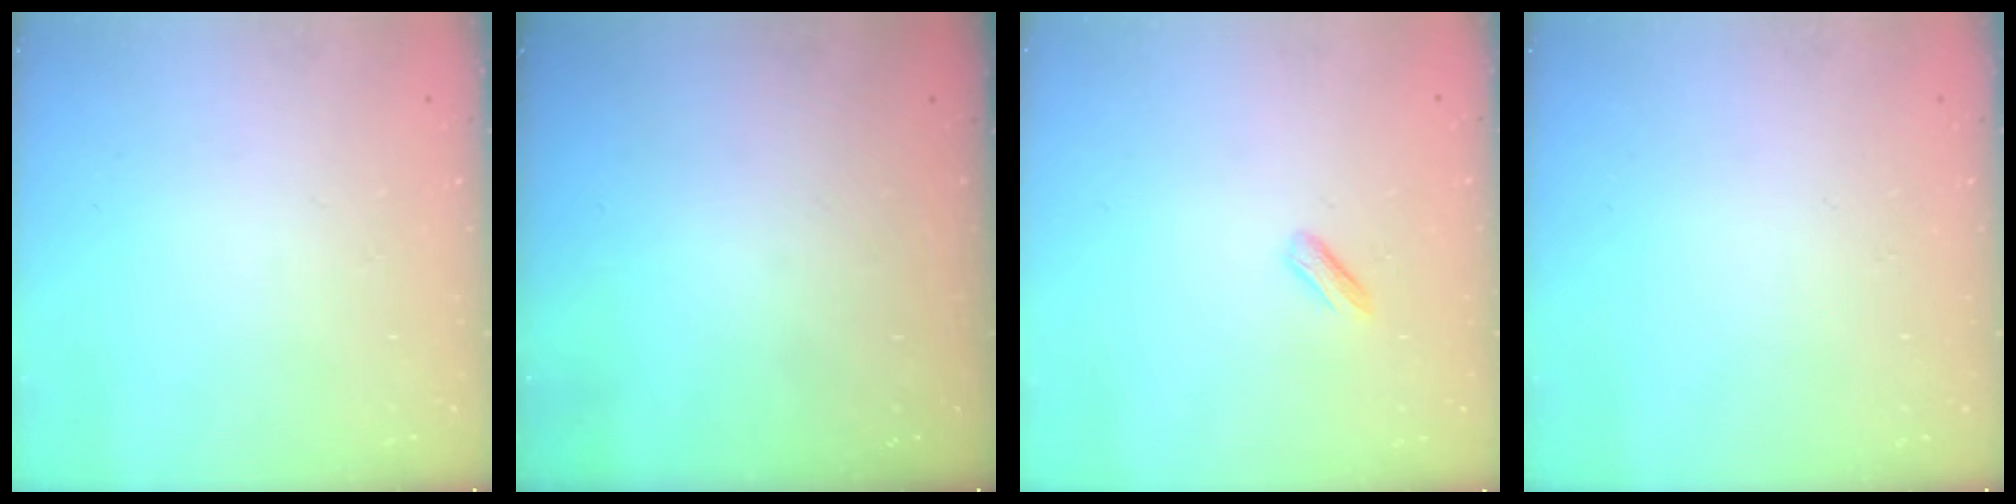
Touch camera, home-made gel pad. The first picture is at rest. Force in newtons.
{"total": 0.0}
{"total": 2.8, "press": 2.7, "slide": 0.8}
{"total": 0.0}